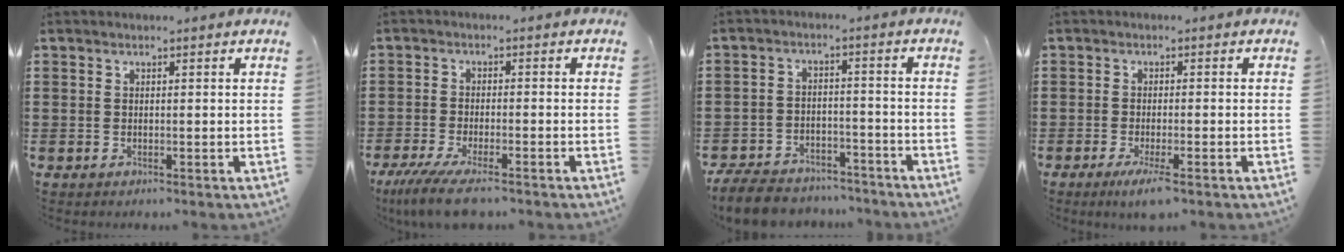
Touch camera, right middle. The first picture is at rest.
{"total": 5.4, "force": [-4.3, 0.5, 3.3], "torque": [-0.082, -0.020, -0.085]}
{"total": 7.1, "force": [-6.7, 1.6, 1.4], "torque": [-0.031, 0.015, -0.133]}
{"total": 3.1, "force": [-1.8, 0.1, 2.6], "torque": [-0.048, -0.009, -0.031]}